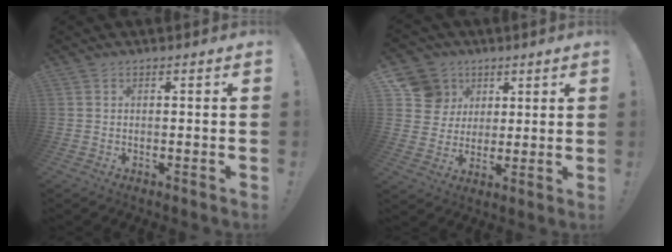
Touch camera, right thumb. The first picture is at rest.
{"total": 11.5, "force": [4.3, 10.3, 2.7], "torque": [-0.035, -0.014, 0.091]}